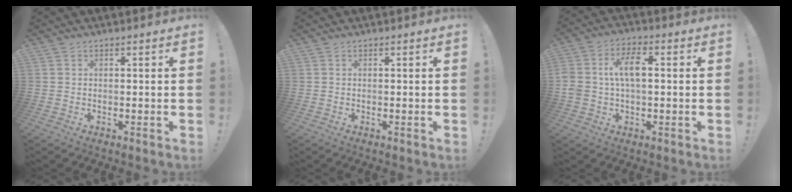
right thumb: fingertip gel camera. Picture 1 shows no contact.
{"total": 0.0}
{"total": 9.0, "force": [0.9, 5.0, 7.4], "torque": [-0.136, 0.011, 0.012]}